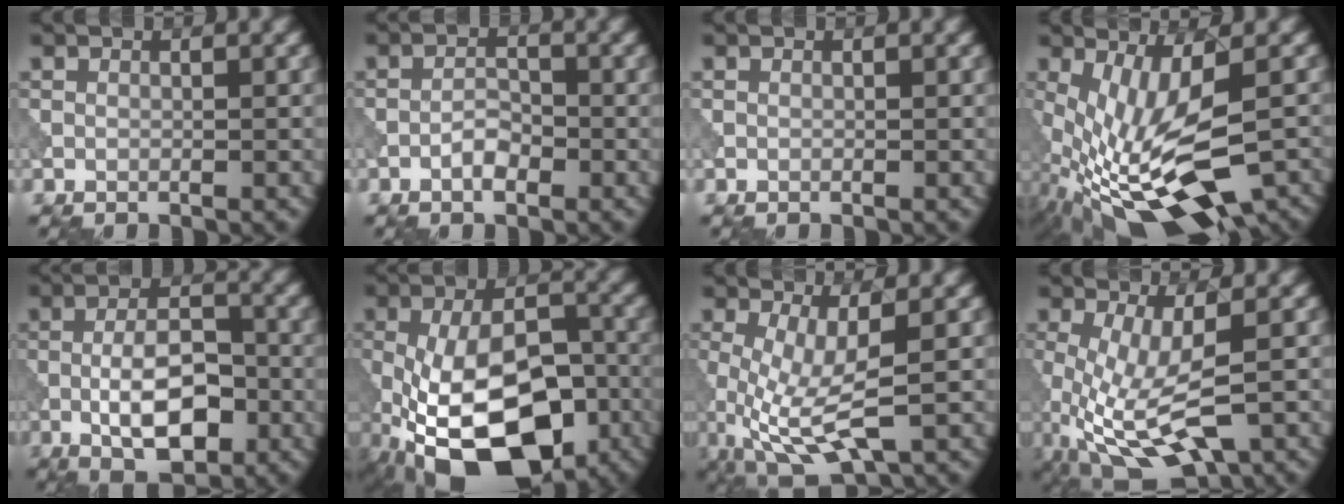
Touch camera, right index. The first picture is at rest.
{"total": 2.0, "force": [-1.1, 0.9, 1.4], "torque": [-0.022, 0.006, -0.022]}
{"total": 0.0}
{"total": 14.1, "force": [-5.1, 5.2, 12.0], "torque": [-0.231, -0.033, -0.070]}
{"total": 6.7, "force": [-1.9, 2.9, 5.7], "torque": [-0.099, 0.005, -0.038]}
{"total": 16.9, "force": [-7.4, 8.6, 12.5], "torque": [-0.225, -0.018, -0.115]}
{"total": 6.4, "force": [-1.3, 2.2, 5.9], "torque": [-0.137, -0.018, -0.019]}
{"total": 9.6, "force": [-3.3, 4.0, 8.1], "torque": [-0.186, -0.029, -0.050]}